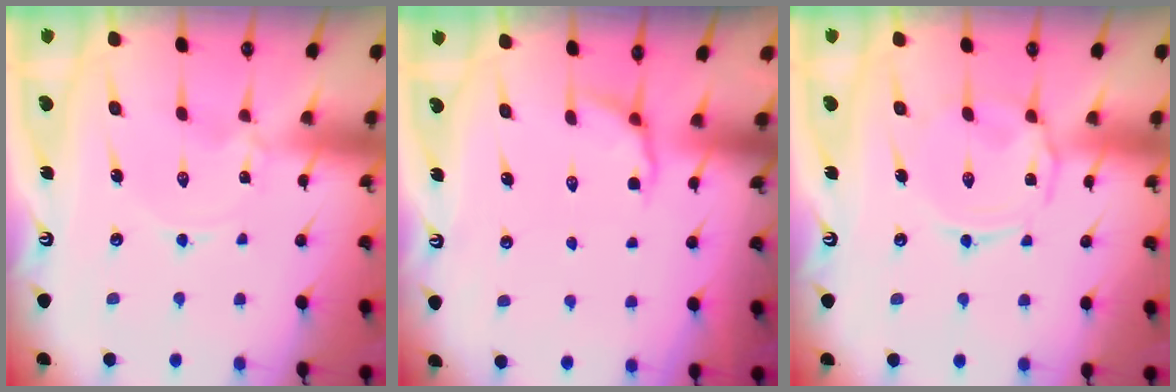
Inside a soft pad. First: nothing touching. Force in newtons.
{"total": 2.6, "press": 1.4, "slide": 2.2}
{"total": 3.8, "press": 3.8, "slide": 0.5}